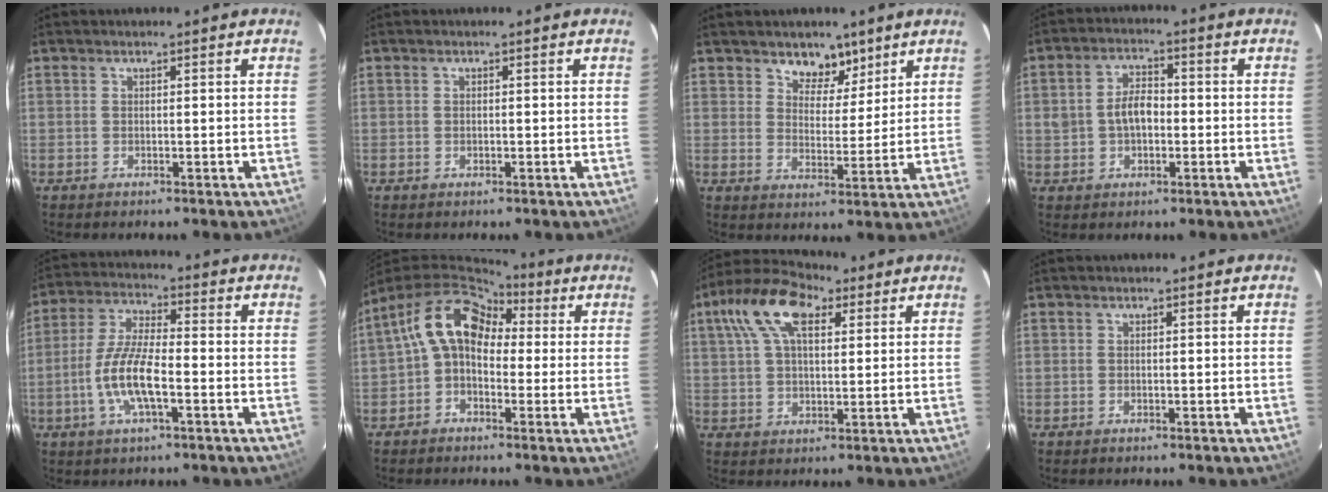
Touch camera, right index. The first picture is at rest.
{"total": 0.6, "force": [-0.1, 0.4, 0.4], "torque": [-0.007, 0.001, -0.002]}
{"total": 6.3, "force": [4.6, 3.8, 2.1], "torque": [-0.017, -0.013, 0.073]}
{"total": 6.0, "force": [-0.5, 4.0, 4.5], "torque": [-0.084, 0.015, -0.003]}
{"total": 10.7, "force": [-3.3, 3.0, 9.7], "torque": [-0.202, 0.001, -0.067]}
{"total": 9.5, "force": [0.9, 7.1, 6.2], "torque": [-0.111, 0.034, 0.004]}
{"total": 13.1, "force": [5.8, 6.6, 9.8], "torque": [-0.195, 0.039, 0.094]}
{"total": 0.0}